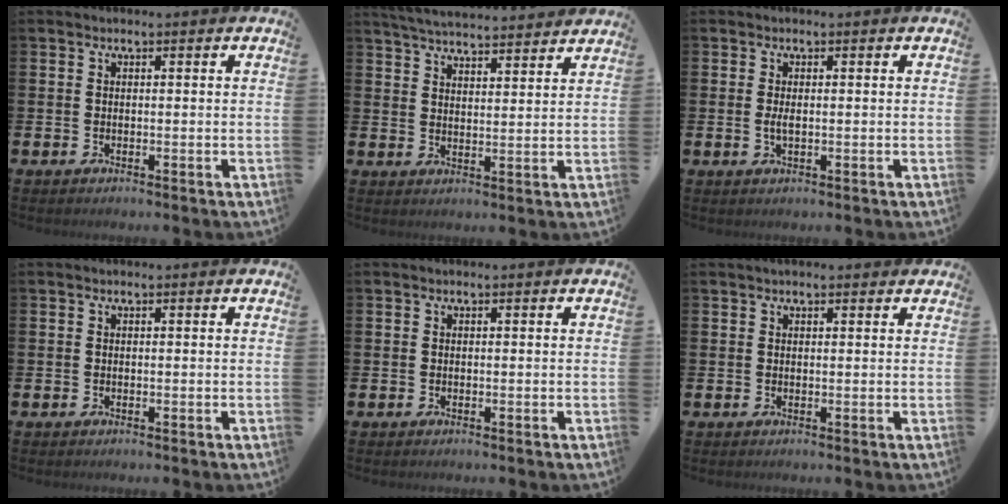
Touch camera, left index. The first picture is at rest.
{"total": 5.0, "force": [4.9, 0.2, 0.6], "torque": [-0.030, -0.031, 0.088]}
{"total": 1.5, "force": [0.0, 0.5, 1.4], "torque": [-0.025, 0.001, -0.002]}
{"total": 0.0}
{"total": 0.0}
{"total": 1.0, "force": [0.9, 0.3, 0.3], "torque": [0.005, 0.000, 0.014]}